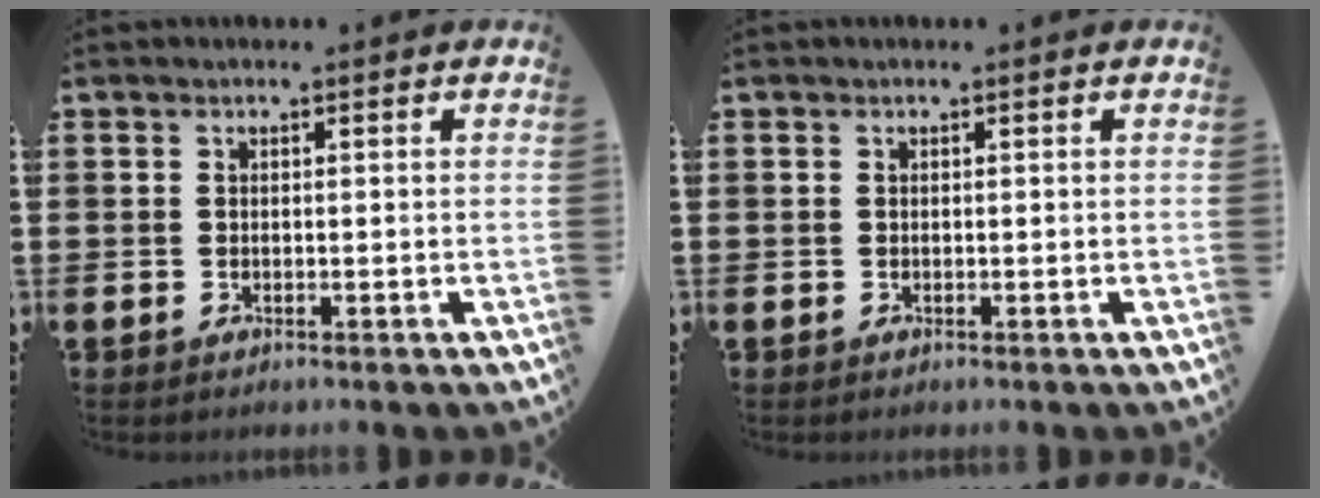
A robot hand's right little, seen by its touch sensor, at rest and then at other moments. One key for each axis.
{"total": 0.0}